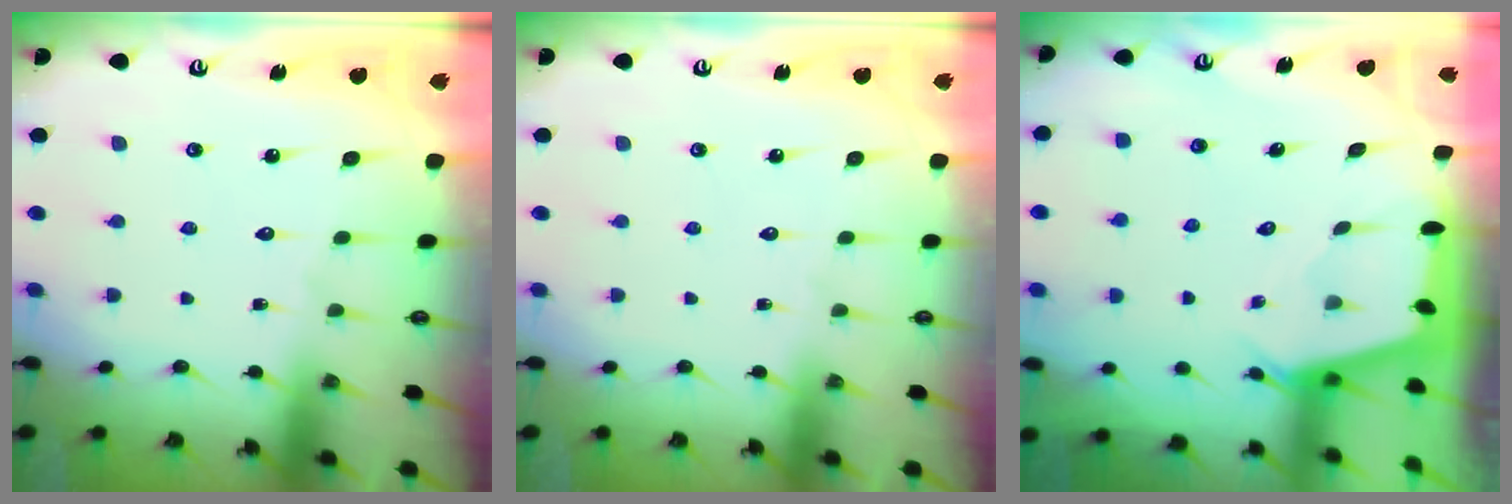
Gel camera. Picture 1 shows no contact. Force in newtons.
{"total": 0.0}
{"total": 2.4, "press": 2.4, "slide": 0.3}